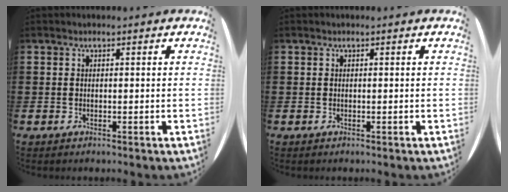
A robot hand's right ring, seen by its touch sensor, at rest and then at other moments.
{"total": 0.0}